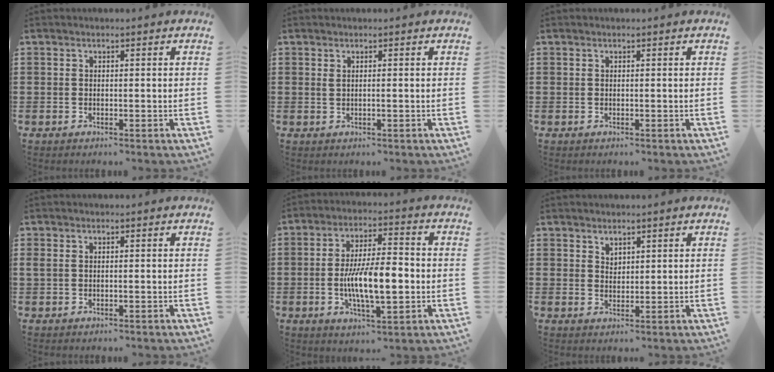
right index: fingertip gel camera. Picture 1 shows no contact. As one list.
[{"total": 0.9, "force": [0.1, 0.0, 0.9], "torque": [-0.017, -0.002, 0.001]}, {"total": 0.0}, {"total": 0.6, "force": [0.0, 0.1, 0.6], "torque": [-0.013, 0.000, 0.000]}, {"total": 10.5, "force": [-1.6, 3.8, 9.6], "torque": [-0.177, -0.007, -0.034]}, {"total": 1.7, "force": [1.5, 0.8, 0.3], "torque": [-0.007, 0.001, 0.028]}]